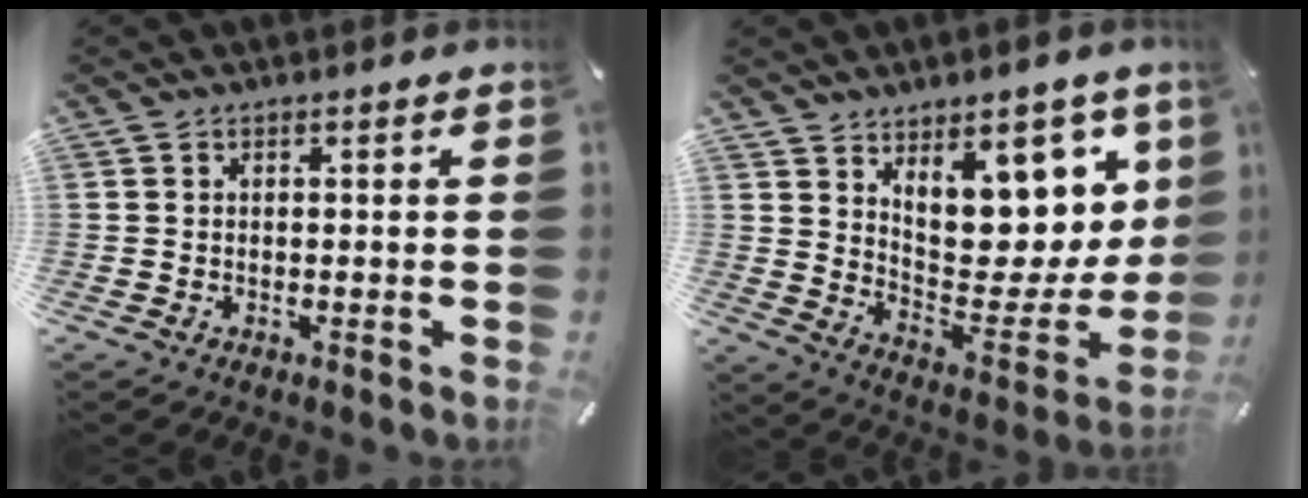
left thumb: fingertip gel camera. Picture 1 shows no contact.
{"total": 15.5, "force": [9.3, 8.5, 9.0], "torque": [-0.113, -0.087, 0.166]}